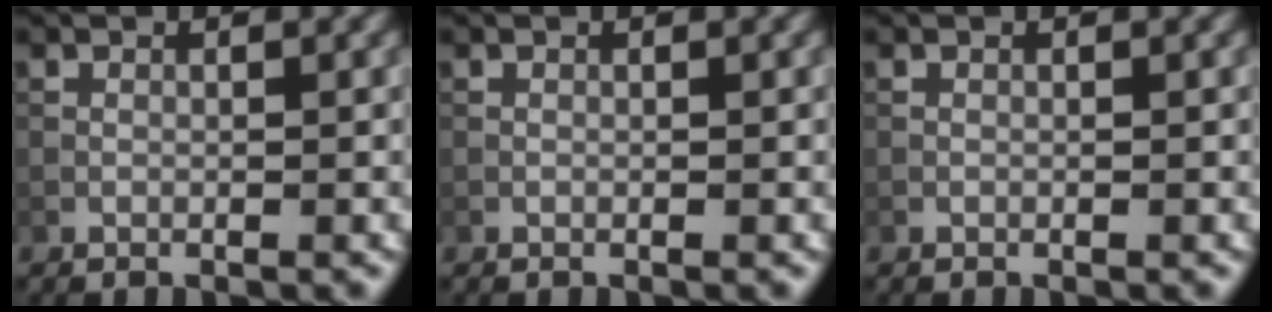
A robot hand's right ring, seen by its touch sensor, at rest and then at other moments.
{"total": 0.0}
{"total": 0.0}